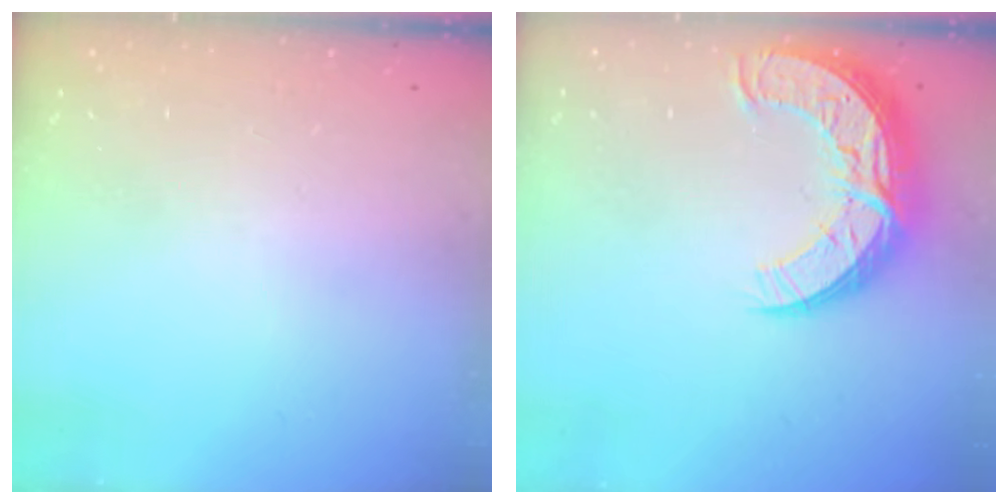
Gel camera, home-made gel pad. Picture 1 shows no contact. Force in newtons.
{"total": 13.9, "press": 13.9, "slide": 1.3}